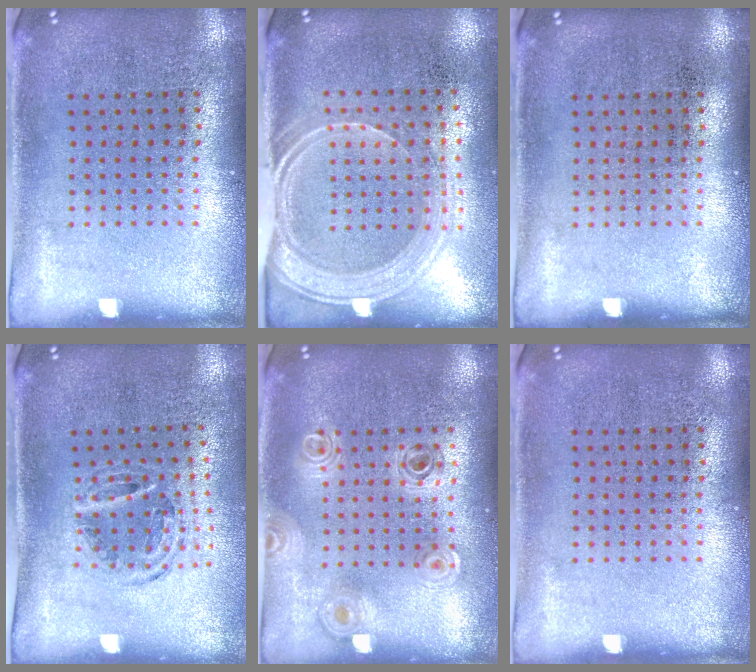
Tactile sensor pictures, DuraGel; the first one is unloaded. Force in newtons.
{"total": 1.9, "press": 1.6, "slide": 1.0}
{"total": 0.0}
{"total": 0.9, "press": 0.9, "slide": 0.1}
{"total": 0.8, "press": 0.8, "slide": 0.1}
{"total": 0.0}